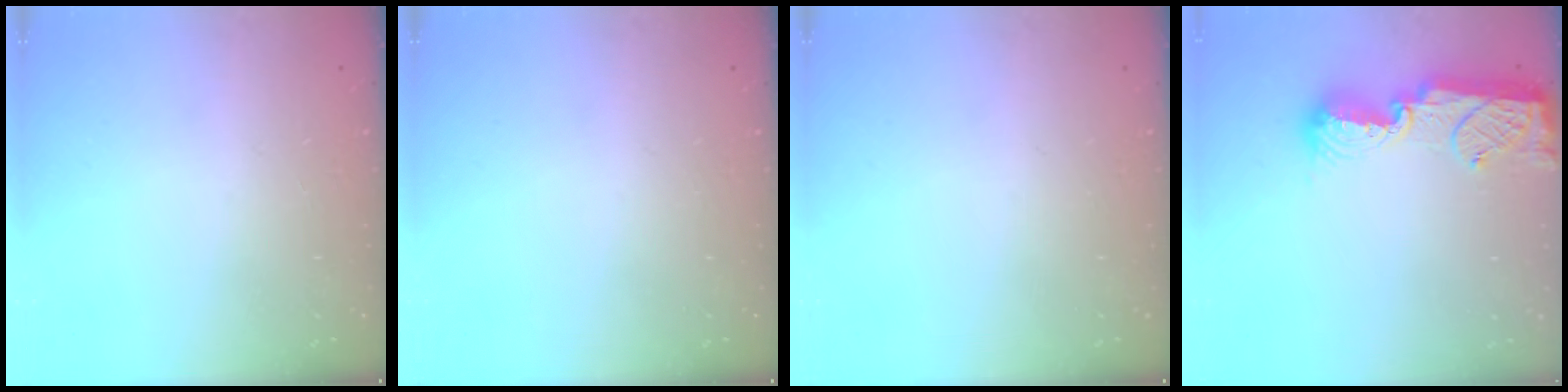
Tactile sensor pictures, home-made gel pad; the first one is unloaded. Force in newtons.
{"total": 0.0}
{"total": 0.0}
{"total": 11.0, "press": 11.0, "slide": 0.6}